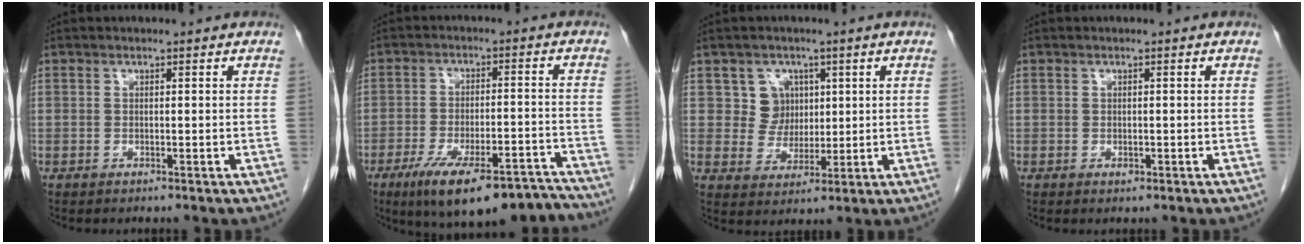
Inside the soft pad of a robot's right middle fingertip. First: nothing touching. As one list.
[{"total": 16.0, "force": [-12.9, 3.5, 8.9], "torque": [-0.113, 0.019, -0.195]}, {"total": 4.9, "force": [1.7, 4.5, 0.5], "torque": [-0.007, 0.009, 0.035]}, {"total": 0.6, "force": [-0.3, 0.4, 0.4], "torque": [-0.007, 0.000, -0.003]}]